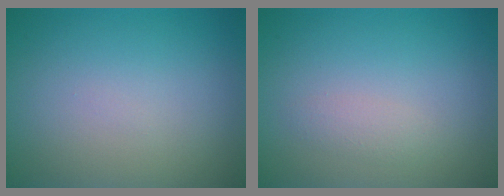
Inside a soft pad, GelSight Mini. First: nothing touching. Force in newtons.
{"total": 1.1, "press": 1.1, "slide": 0.1}